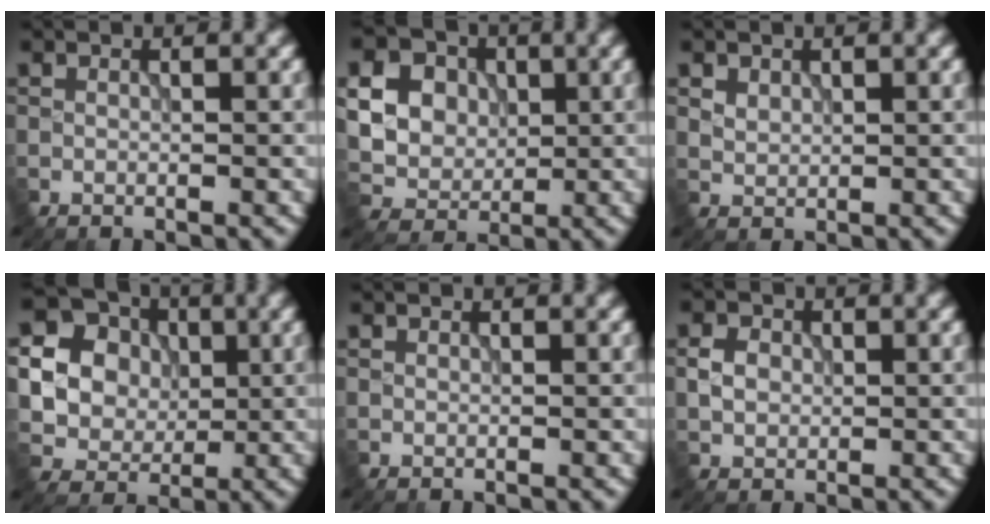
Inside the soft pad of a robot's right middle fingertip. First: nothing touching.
{"total": 15.4, "force": [4.5, 13.3, 6.4], "torque": [-0.157, 0.027, 0.062]}
{"total": 1.2, "force": [0.7, 0.8, 0.3], "torque": [-0.005, -0.002, 0.017]}
{"total": 15.9, "force": [3.1, 14.7, 5.2], "torque": [-0.164, 0.019, 0.040]}
{"total": 0.0}
{"total": 1.9, "force": [0.1, 1.6, 0.9], "torque": [-0.017, 0.000, -0.001]}